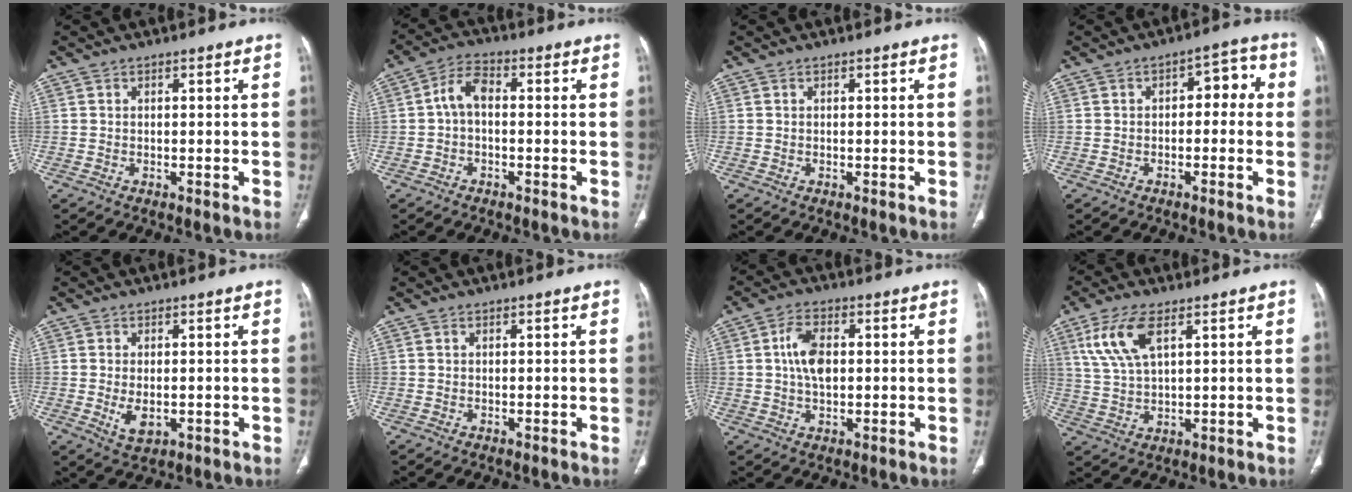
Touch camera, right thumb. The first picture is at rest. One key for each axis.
{"total": 5.2, "fx": -0.2, "fy": 3.0, "fz": 4.2, "tx": -0.075, "ty": 0.019, "tz": -0.015}
{"total": 0.0}
{"total": 5.8, "fx": 0.0, "fy": 3.5, "fz": 4.7, "tx": -0.031, "ty": 0.030, "tz": -0.010}
{"total": 4.2, "fx": -0.7, "fy": 2.4, "fz": 3.4, "tx": -0.060, "ty": -0.008, "tz": -0.003}
{"total": 0.0}
{"total": 5.1, "fx": 0.8, "fy": 3.0, "fz": 4.0, "tx": -0.077, "ty": 0.003, "tz": 0.012}
{"total": 9.1, "fx": 4.2, "fy": 3.7, "fz": 7.2, "tx": -0.157, "ty": -0.008, "tz": 0.090}